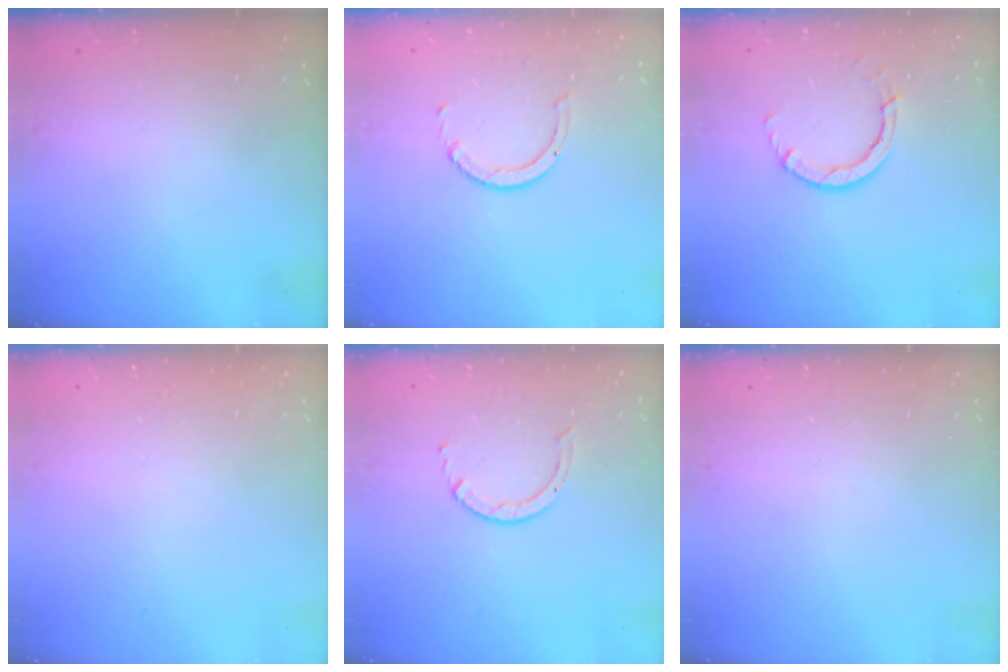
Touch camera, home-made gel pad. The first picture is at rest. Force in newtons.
{"total": 2.3, "press": 2.3, "slide": 0.3}
{"total": 4.0, "press": 4.0, "slide": 0.4}
{"total": 2.5, "press": 2.5, "slide": 0.2}
{"total": 2.5, "press": 2.4, "slide": 0.3}
{"total": 0.0}